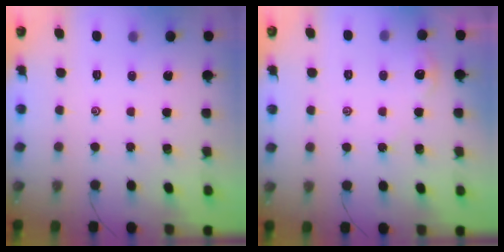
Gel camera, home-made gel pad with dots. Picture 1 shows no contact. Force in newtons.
{"total": 3.0, "press": 3.0, "slide": 0.6}